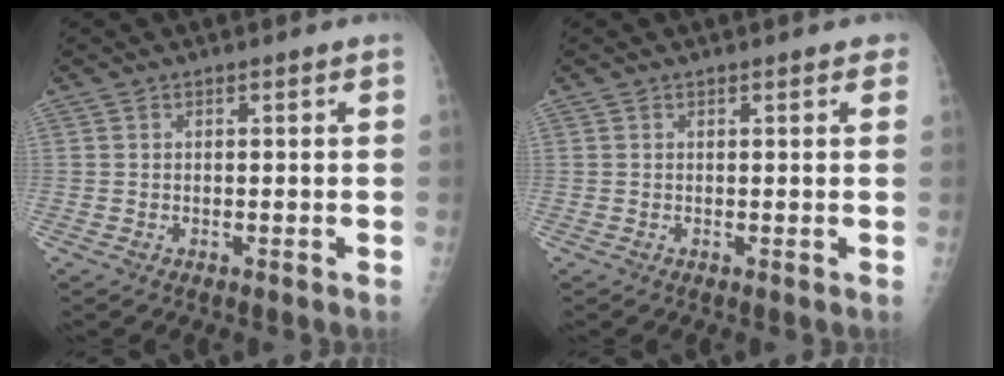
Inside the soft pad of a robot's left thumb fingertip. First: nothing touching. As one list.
[{"total": 1.7, "force": [1.1, 0.4, 1.3], "torque": [-0.013, 0.002, 0.011]}]